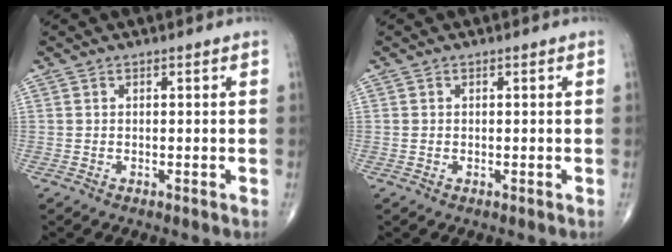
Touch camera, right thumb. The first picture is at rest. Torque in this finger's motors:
{"motor_torque": [0.58, 0.26, 0.22, -0.20, 0.05]}